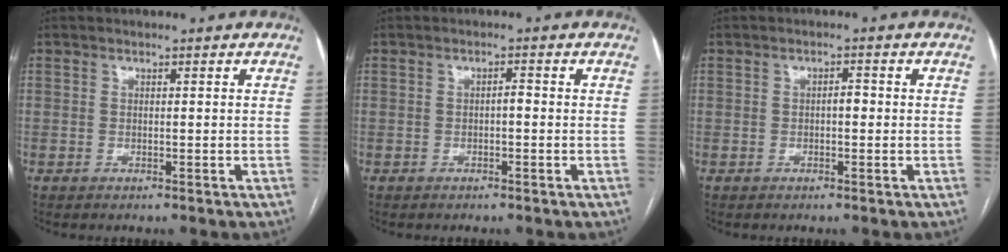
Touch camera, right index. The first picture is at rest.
{"total": 1.0, "force": [-0.3, 0.3, 0.9], "torque": [-0.014, 0.003, -0.005]}
{"total": 1.3, "force": [-0.2, 0.5, 1.2], "torque": [-0.016, 0.004, -0.004]}